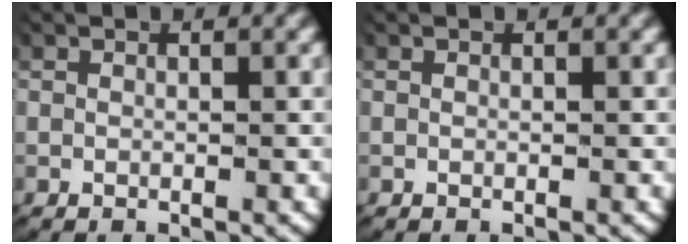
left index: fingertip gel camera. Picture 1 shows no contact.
{"total": 0.0}